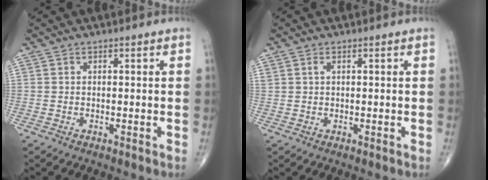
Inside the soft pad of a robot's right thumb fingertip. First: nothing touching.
{"total": 0.7, "force": [0.4, 0.3, 0.5], "torque": [-0.012, 0.006, 0.008]}